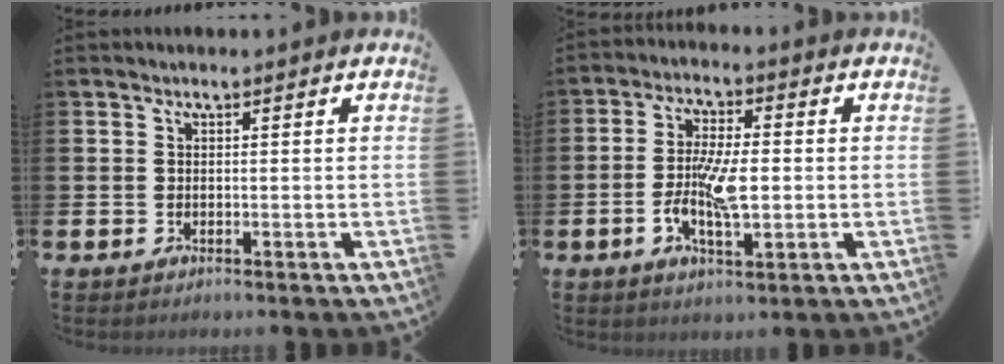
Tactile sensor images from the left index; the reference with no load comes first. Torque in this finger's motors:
{"motor_torque": [1.28, 0.86, 0.34, 0.21]}